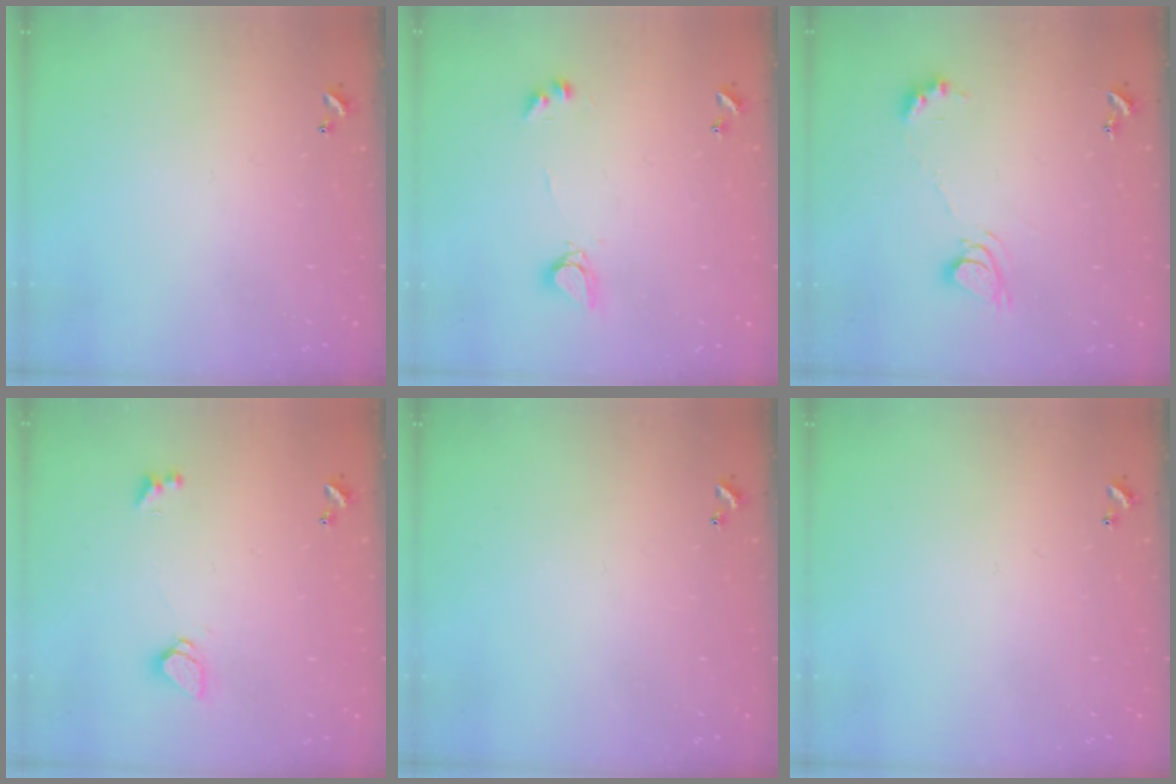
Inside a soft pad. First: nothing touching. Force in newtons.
{"total": 4.9, "press": 4.9, "slide": 0.3}
{"total": 7.8, "press": 7.7, "slide": 0.9}
{"total": 1.6, "press": 1.6, "slide": 0.5}
{"total": 0.0}
{"total": 0.0}